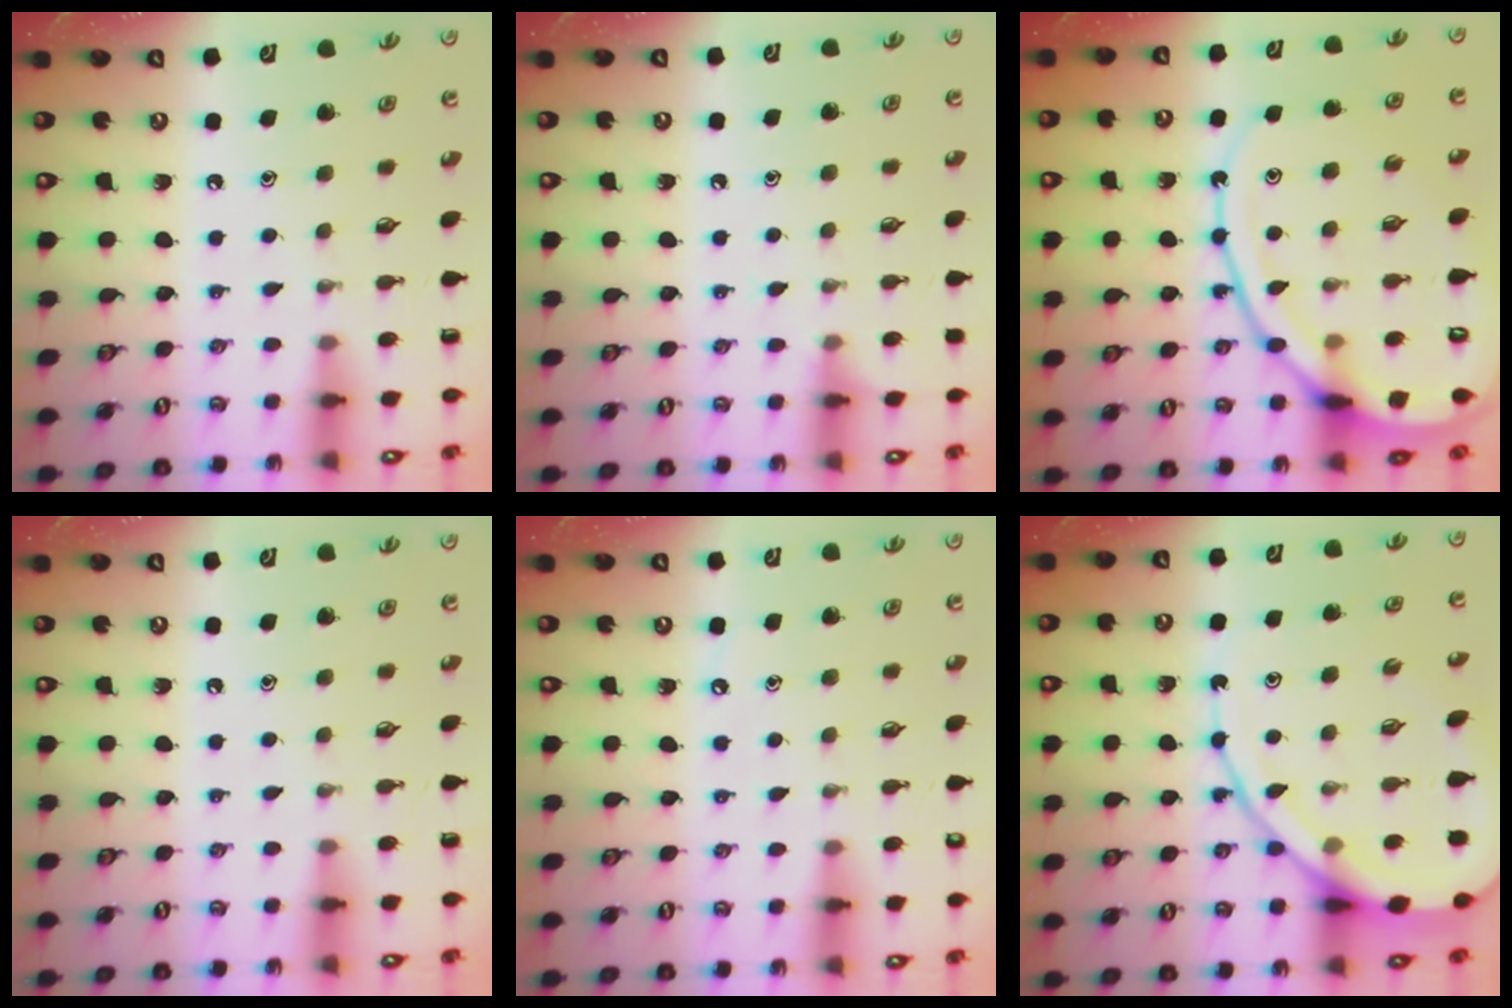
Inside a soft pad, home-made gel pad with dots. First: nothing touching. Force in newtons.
{"total": 4.2, "press": 4.1, "slide": 0.6}
{"total": 16.8, "press": 16.8, "slide": 1.5}
{"total": 0.0}
{"total": 3.0, "press": 3.0, "slide": 0.4}
{"total": 14.7, "press": 14.6, "slide": 1.7}